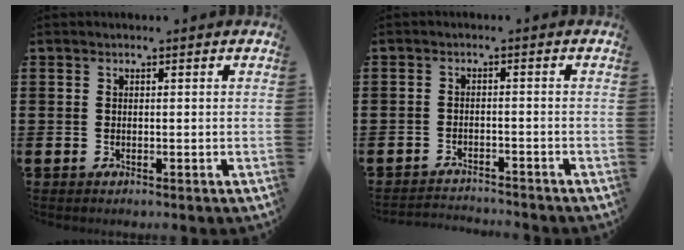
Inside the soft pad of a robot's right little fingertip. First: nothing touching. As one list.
[{"total": 2.0, "force": [-1.9, 0.0, -0.2], "torque": [-0.002, 0.003, -0.043]}]